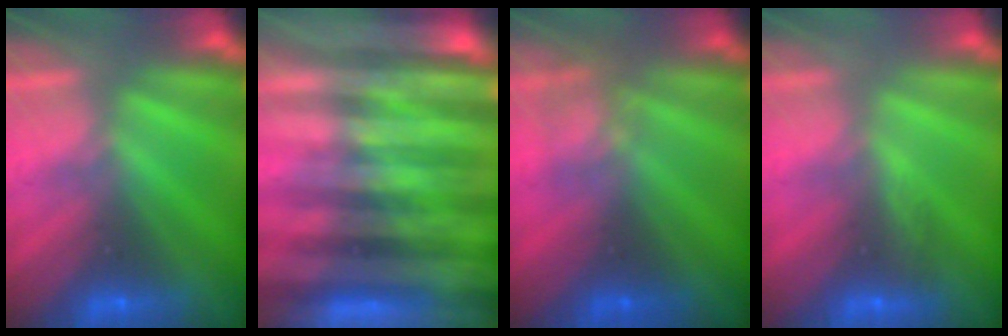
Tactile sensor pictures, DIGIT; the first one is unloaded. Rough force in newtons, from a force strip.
{"total": 7.3}
{"total": 2.6}
{"total": 2.9}